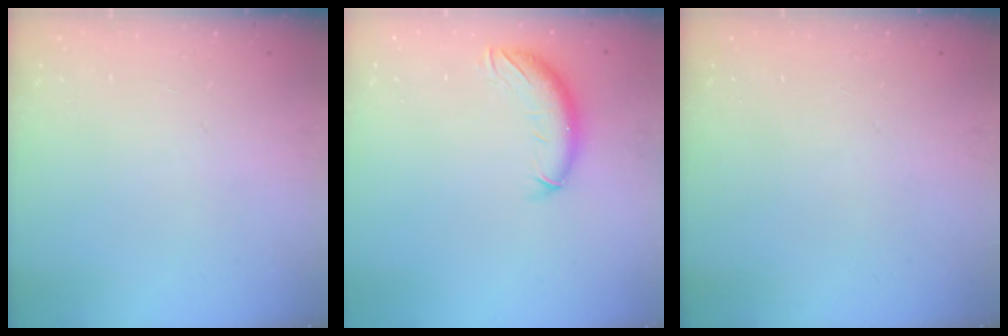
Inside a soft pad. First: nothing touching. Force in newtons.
{"total": 10.2, "press": 10.0, "slide": 2.1}
{"total": 0.0}